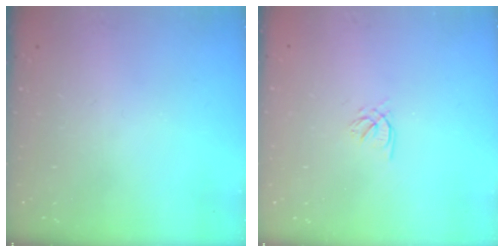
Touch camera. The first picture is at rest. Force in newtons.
{"total": 2.0, "press": 1.9, "slide": 0.5}